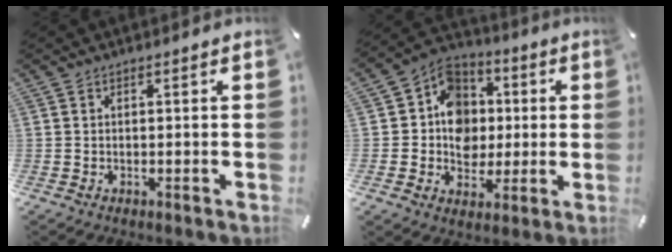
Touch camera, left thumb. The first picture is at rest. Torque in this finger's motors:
{"motor_torque": [0.19, 0.21, 0.07, -0.09, 0.01]}